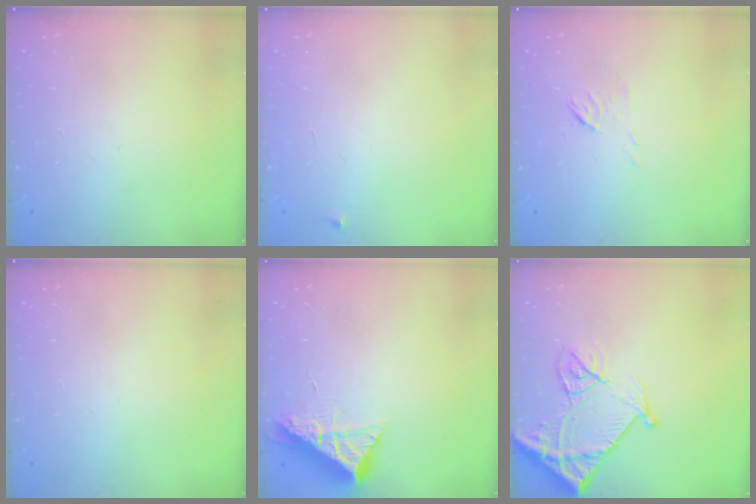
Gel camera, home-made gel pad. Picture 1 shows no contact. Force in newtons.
{"total": 2.5, "press": 2.4, "slide": 0.4}
{"total": 5.3, "press": 5.2, "slide": 1.0}
{"total": 0.0}
{"total": 8.2, "press": 8.2, "slide": 0.3}
{"total": 13.7, "press": 13.6, "slide": 1.6}